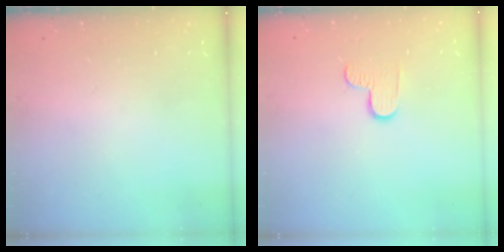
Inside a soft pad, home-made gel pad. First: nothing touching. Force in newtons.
{"total": 4.5, "press": 4.5, "slide": 0.4}